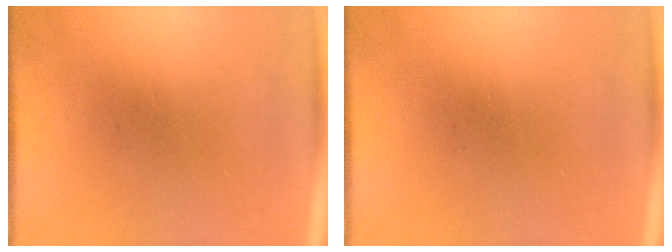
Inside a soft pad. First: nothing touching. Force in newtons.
{"total": 0.0}